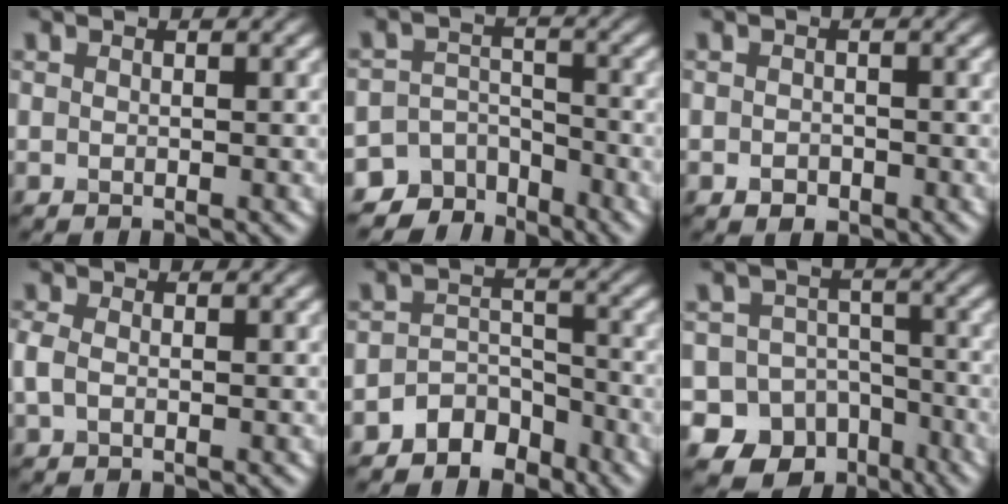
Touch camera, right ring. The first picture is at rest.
{"total": 5.6, "force": [-4.5, 3.2, 0.5], "torque": [0.010, -0.004, -0.071]}
{"total": 1.1, "force": [-0.4, 0.8, 0.6], "torque": [-0.011, -0.001, -0.009]}
{"total": 1.5, "force": [0.0, 1.0, 1.1], "torque": [-0.029, 0.003, -0.006]}
{"total": 3.5, "force": [-2.6, 2.2, 1.0], "torque": [-0.006, 0.006, -0.050]}
{"total": 12.9, "force": [-7.7, 10.1, 2.6], "torque": [-0.031, -0.037, -0.130]}